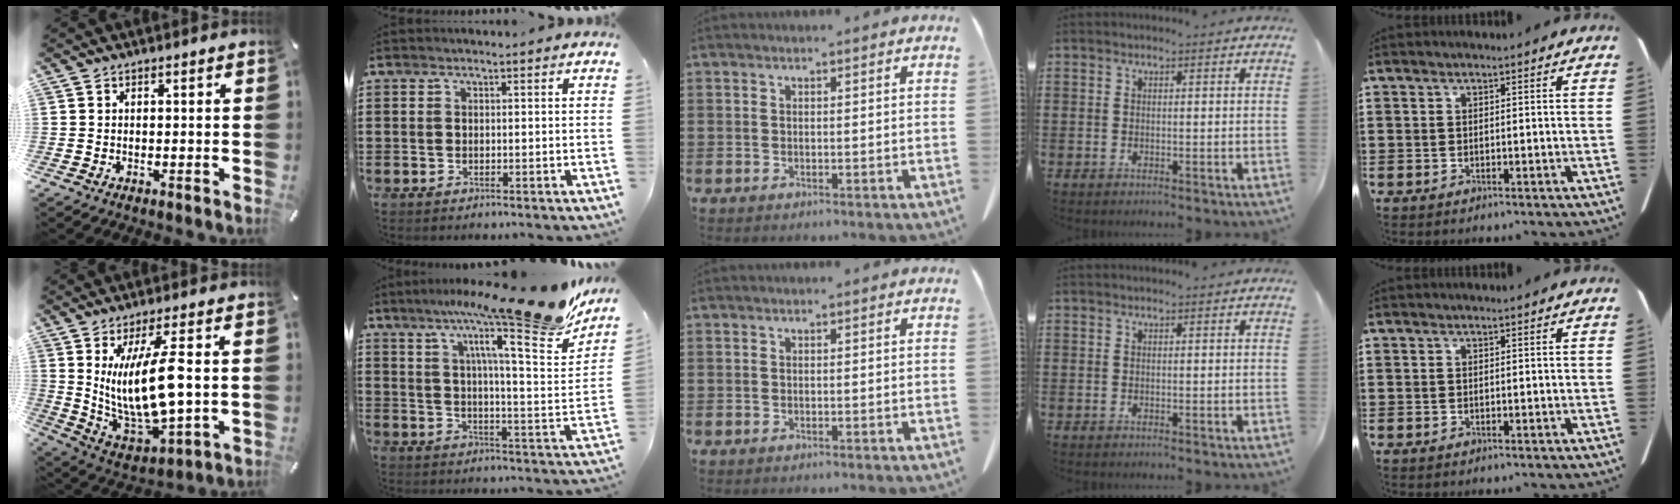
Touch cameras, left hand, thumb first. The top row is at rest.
{"thumb": {"total": 15.5, "force": [2.6, 4.9, 14.5], "torque": [-0.305, -0.022, 0.037]}, "index": {"total": 17.0, "force": [13.3, -0.1, 10.6], "torque": [-0.166, -0.093, 0.198]}}